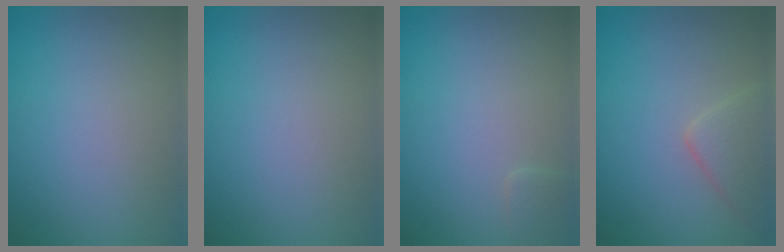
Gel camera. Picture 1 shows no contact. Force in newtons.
{"total": 0.0}
{"total": 0.8, "press": 0.8, "slide": 0.1}
{"total": 2.8, "press": 2.8, "slide": 0.2}